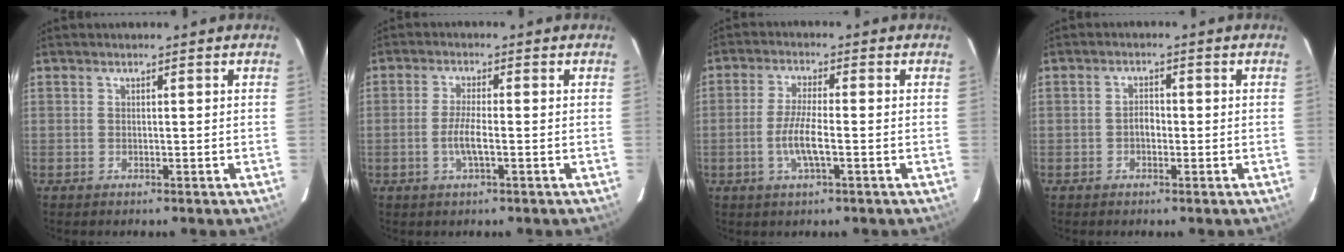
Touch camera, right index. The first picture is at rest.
{"total": 4.3, "force": [-1.3, 0.5, 4.1], "torque": [-0.078, -0.003, -0.025]}
{"total": 6.2, "force": [-1.8, 0.8, 5.8], "torque": [-0.115, -0.004, -0.036]}
{"total": 1.9, "force": [-0.6, 1.3, 1.3], "torque": [-0.024, 0.008, -0.012]}